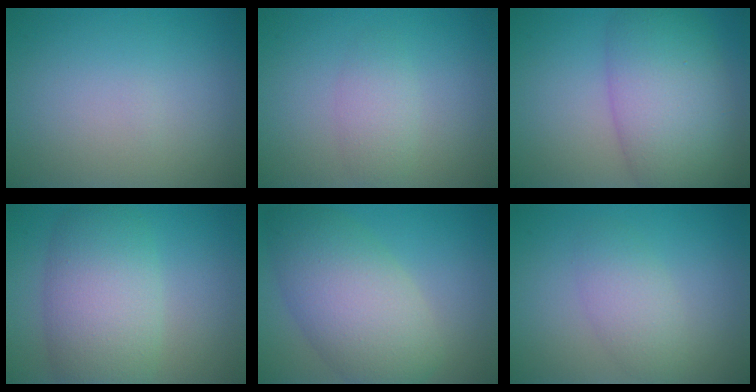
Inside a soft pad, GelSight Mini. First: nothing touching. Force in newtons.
{"total": 1.9, "press": 1.9, "slide": 0.1}
{"total": 9.1, "press": 9.1, "slide": 0.3}
{"total": 7.5, "press": 7.5, "slide": 0.2}
{"total": 8.0, "press": 8.0, "slide": 0.5}
{"total": 2.7, "press": 2.7, "slide": 0.1}